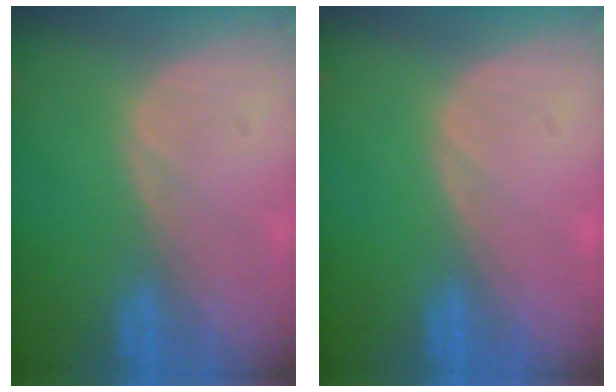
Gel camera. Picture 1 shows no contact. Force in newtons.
{"total": 0.0}